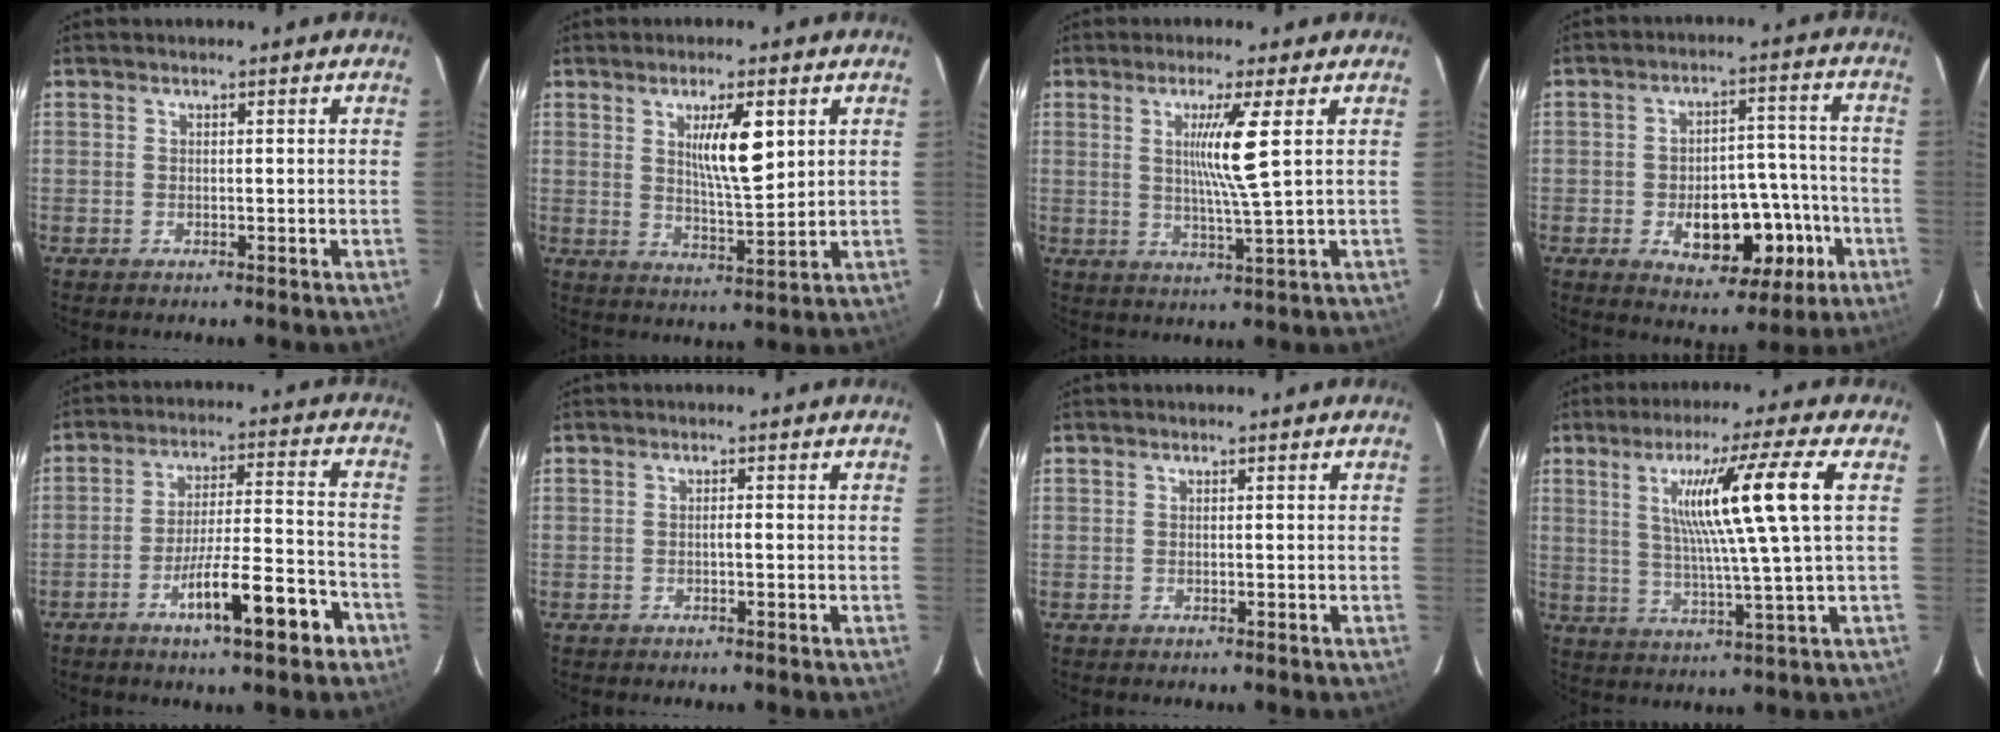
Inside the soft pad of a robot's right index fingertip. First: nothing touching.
{"total": 7.8, "force": [2.7, 1.4, 7.2], "torque": [-0.122, -0.005, 0.048]}
{"total": 7.2, "force": [1.8, -1.5, 6.8], "torque": [-0.125, -0.012, 0.036]}
{"total": 12.7, "force": [-4.5, 6.6, 9.9], "torque": [-0.133, 0.025, -0.054]}
{"total": 11.9, "force": [-6.4, 1.5, 9.9], "torque": [-0.159, 0.004, -0.101]}
{"total": 0.7, "force": [-0.3, 0.1, 0.7], "torque": [-0.012, 0.002, -0.005]}
{"total": 0.0}
{"total": 13.1, "force": [3.6, -2.0, 12.5], "torque": [-0.208, 0.004, 0.064]}